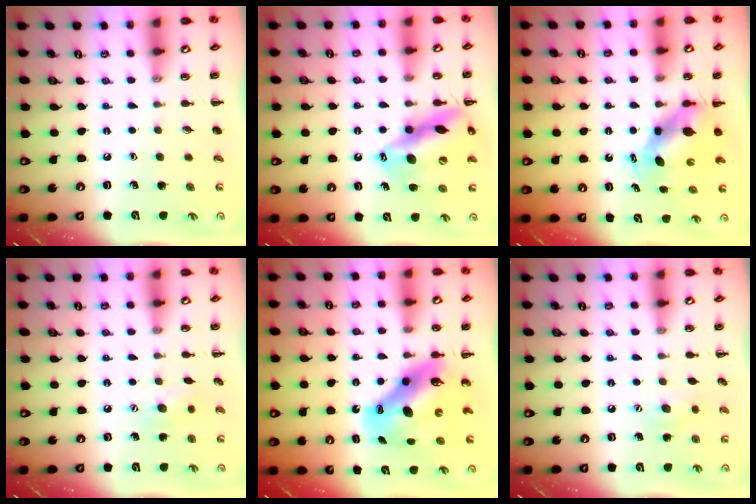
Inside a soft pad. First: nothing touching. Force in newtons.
{"total": 16.5, "press": 16.2, "slide": 3.5}
{"total": 5.3, "press": 5.2, "slide": 1.0}
{"total": 5.2, "press": 5.1, "slide": 1.1}
{"total": 11.5, "press": 11.1, "slide": 2.9}
{"total": 6.5, "press": 6.4, "slide": 1.1}